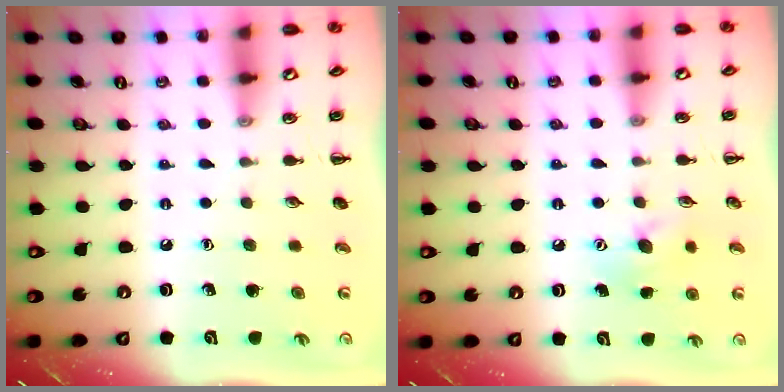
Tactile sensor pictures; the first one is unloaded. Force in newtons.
{"total": 6.8, "press": 6.6, "slide": 1.3}